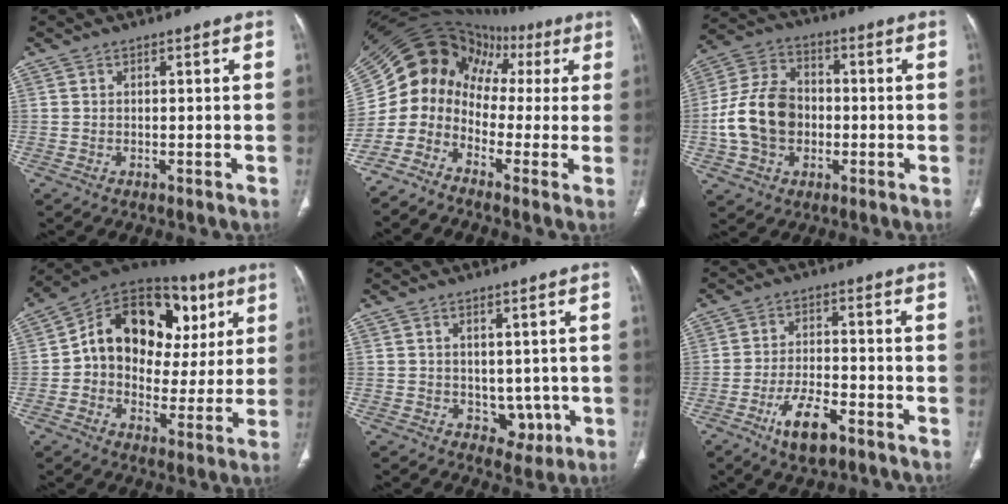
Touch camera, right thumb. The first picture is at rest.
{"total": 14.2, "force": [-1.4, 12.3, 6.9], "torque": [-0.079, 0.100, -0.036]}
{"total": 13.9, "force": [-1.7, 10.4, 9.0], "torque": [-0.157, 0.029, -0.033]}
{"total": 22.0, "force": [5.8, 15.5, 14.5], "torque": [-0.172, 0.033, 0.090]}
{"total": 4.6, "force": [-0.3, 3.5, 3.0], "torque": [-0.014, -0.005, 0.010]}
{"total": 8.4, "force": [-4.8, 3.3, 6.0], "torque": [-0.109, 0.022, -0.079]}